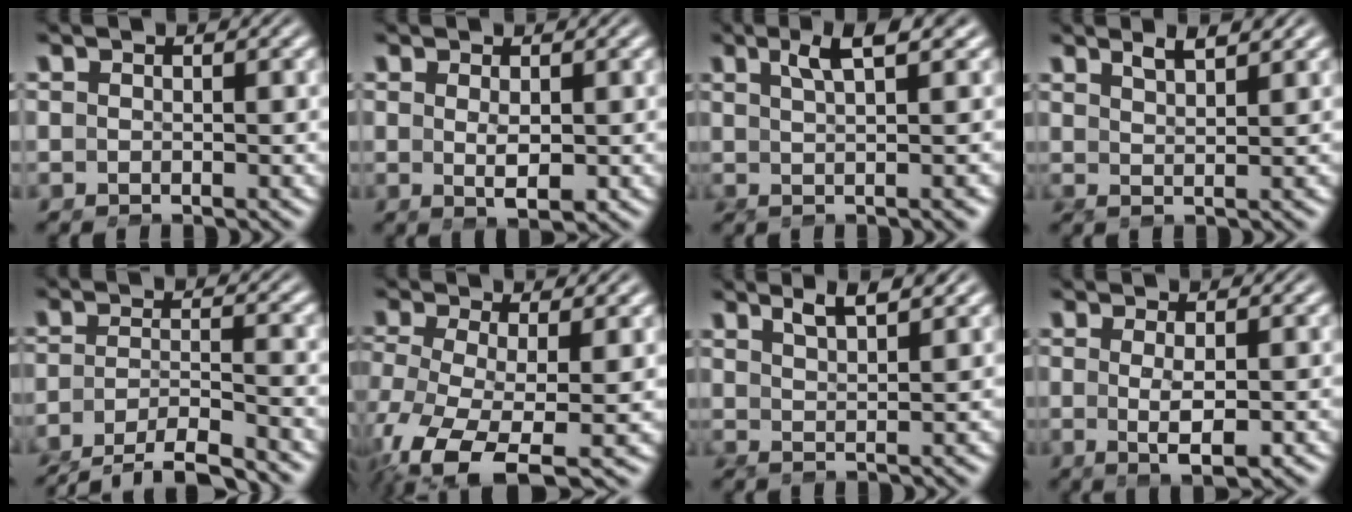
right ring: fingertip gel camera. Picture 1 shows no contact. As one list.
[{"total": 2.1, "force": [0.4, 0.0, 2.1], "torque": [-0.030, -0.005, 0.014]}, {"total": 4.0, "force": [1.4, -0.5, 3.8], "torque": [-0.041, 0.020, 0.022]}, {"total": 2.9, "force": [2.3, -1.0, 1.4], "torque": [-0.015, 0.009, 0.041]}, {"total": 7.1, "force": [-6.4, 1.4, 2.7], "torque": [-0.032, -0.016, -0.103]}, {"total": 8.2, "force": [-4.6, 4.1, 5.4], "torque": [-0.144, -0.056, -0.053]}, {"total": 3.5, "force": [2.8, -0.6, 2.1], "torque": [-0.025, 0.014, 0.046]}, {"total": 3.2, "force": [-0.2, -0.1, 3.2], "torque": [-0.050, -0.004, 0.005]}]